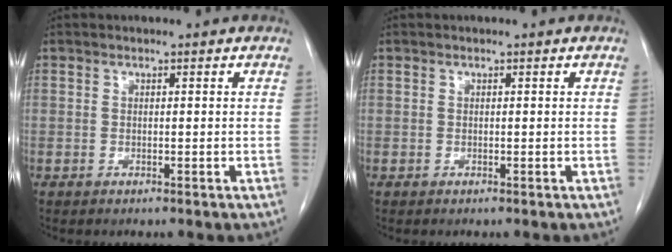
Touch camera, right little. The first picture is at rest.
{"total": 0.0}